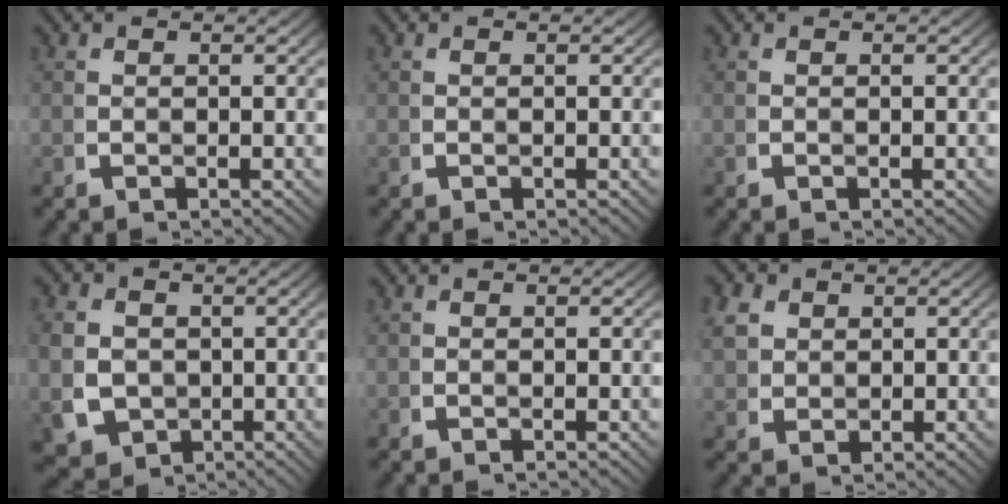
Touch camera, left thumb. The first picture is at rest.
{"total": 0.0}
{"total": 0.0}
{"total": 7.8, "force": [-1.4, 6.7, 3.8], "torque": [-0.088, -0.042, -0.006]}
{"total": 0.0}
{"total": 3.6, "force": [1.4, 2.9, 1.6], "torque": [-0.038, -0.008, 0.036]}